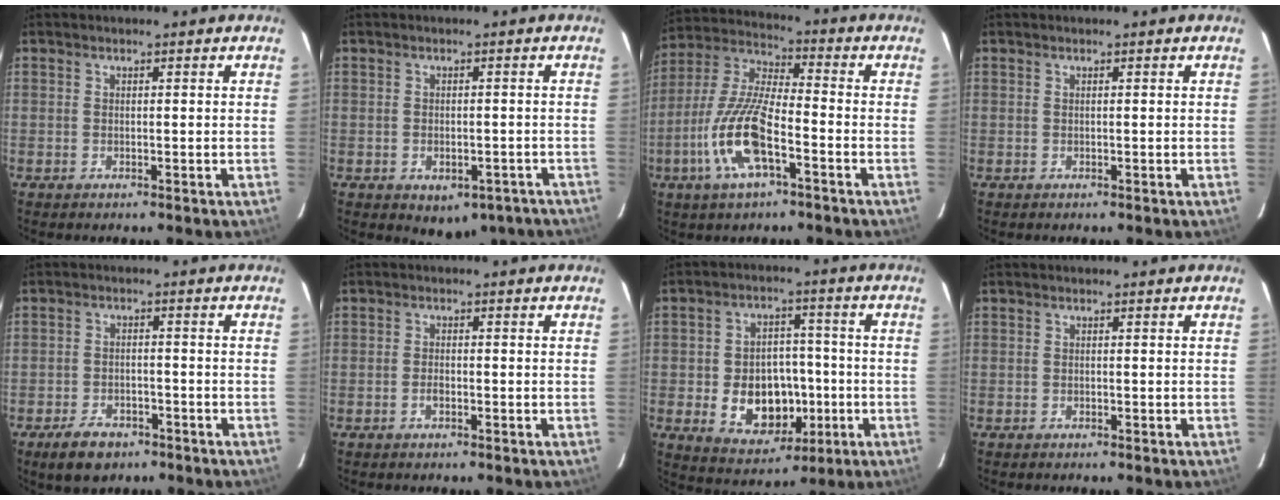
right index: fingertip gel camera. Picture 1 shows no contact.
{"total": 8.3, "force": [-5.3, 5.2, 3.7], "torque": [-0.056, 0.004, -0.043]}
{"total": 14.4, "force": [-5.8, 4.1, 12.5], "torque": [-0.269, -0.008, -0.116]}
{"total": 0.0}
{"total": 6.4, "force": [-4.3, 3.7, 3.0], "torque": [-0.073, 0.003, -0.062]}
{"total": 1.5, "force": [-0.6, 0.8, 1.1], "torque": [-0.023, 0.001, -0.011]}
{"total": 12.5, "force": [-2.9, 9.4, 7.8], "torque": [-0.161, 0.010, -0.022]}
{"total": 0.0}